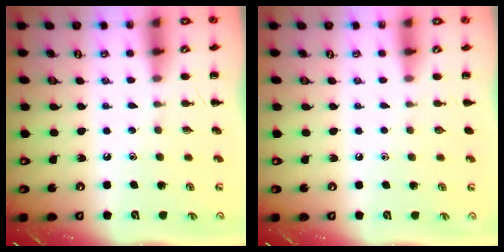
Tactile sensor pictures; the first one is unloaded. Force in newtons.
{"total": 0.0}